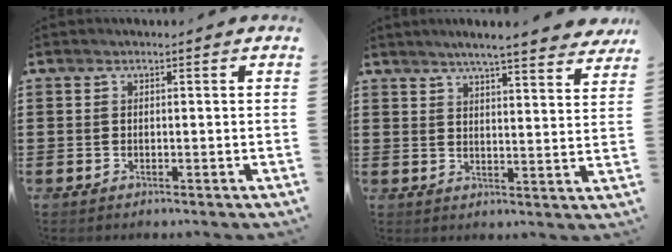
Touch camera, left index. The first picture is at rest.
{"total": 5.3, "force": [4.8, -0.4, 2.2], "torque": [-0.059, -0.018, 0.083]}